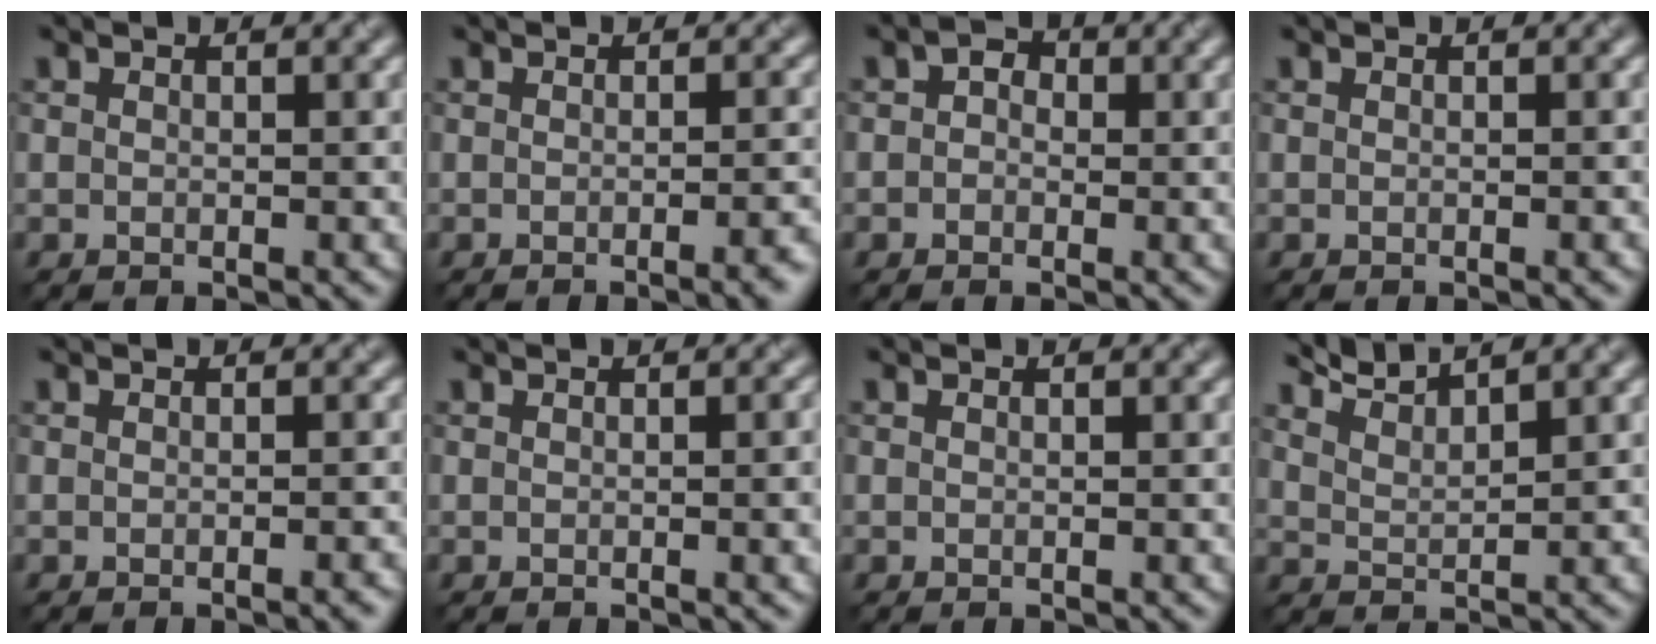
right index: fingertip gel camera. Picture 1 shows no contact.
{"total": 3.4, "force": [-1.4, 1.0, 2.9], "torque": [-0.018, 0.004, -0.022]}
{"total": 1.7, "force": [0.0, 1.5, 0.8], "torque": [-0.003, 0.003, -0.016]}
{"total": 0.7, "force": [-0.3, 0.2, 0.6], "torque": [-0.003, 0.000, -0.006]}
{"total": 1.5, "force": [-0.7, 0.4, 1.3], "torque": [-0.008, -0.001, -0.013]}
{"total": 3.2, "force": [-0.2, 1.1, 3.0], "torque": [-0.021, 0.006, -0.006]}
{"total": 0.0}
{"total": 3.1, "force": [3.0, 0.3, 0.9], "torque": [-0.014, 0.005, 0.059]}